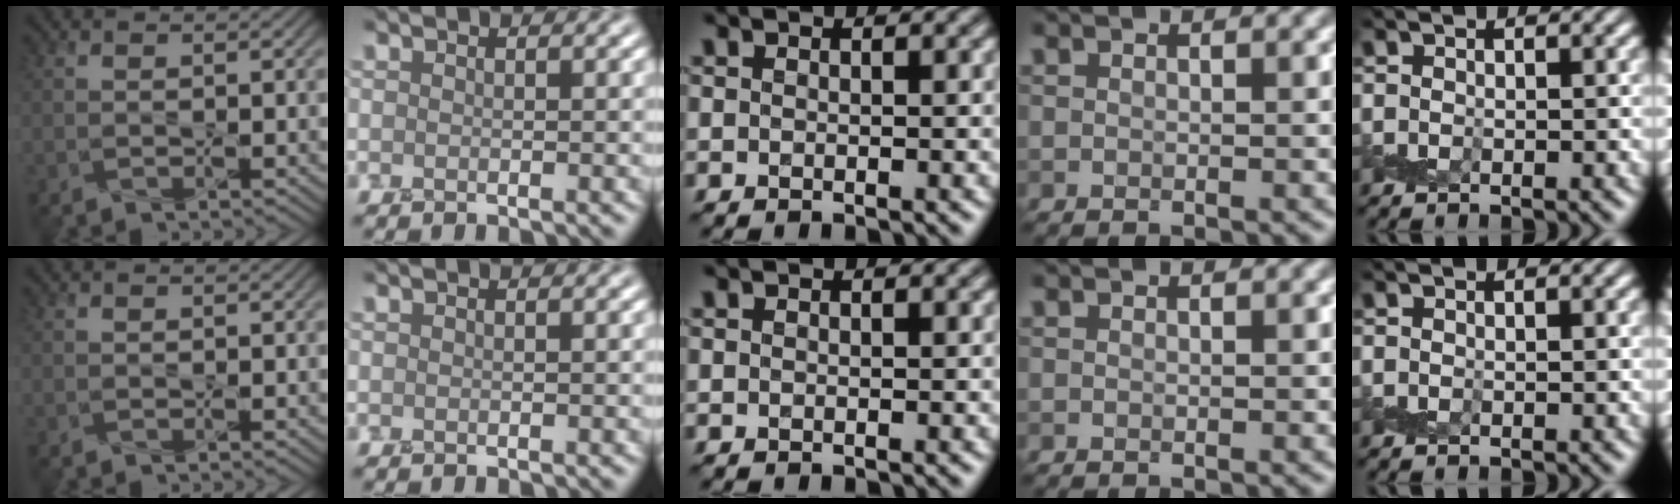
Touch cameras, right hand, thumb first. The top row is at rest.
{}